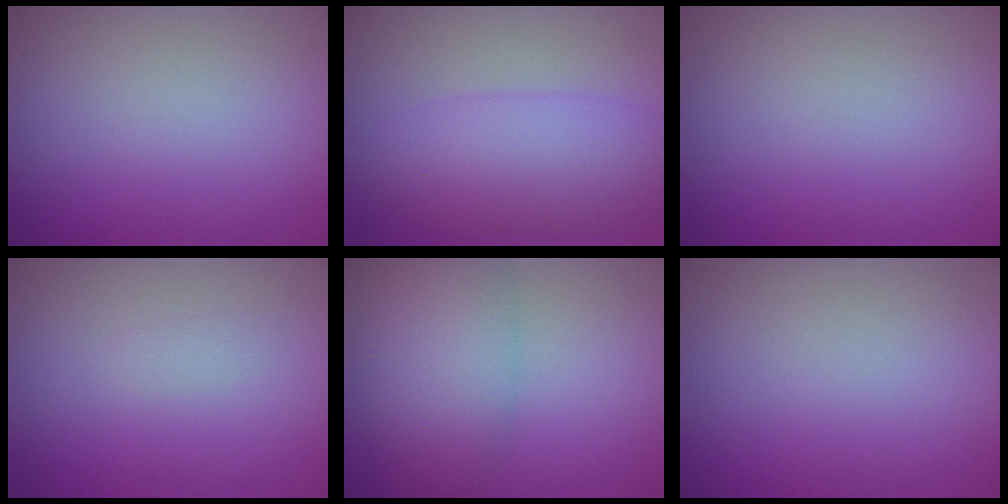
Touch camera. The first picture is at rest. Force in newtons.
{"total": 5.7, "press": 5.6, "slide": 0.4}
{"total": 0.0}
{"total": 0.6, "press": 0.6, "slide": 0.0}
{"total": 5.8, "press": 5.8, "slide": 0.1}
{"total": 0.0}